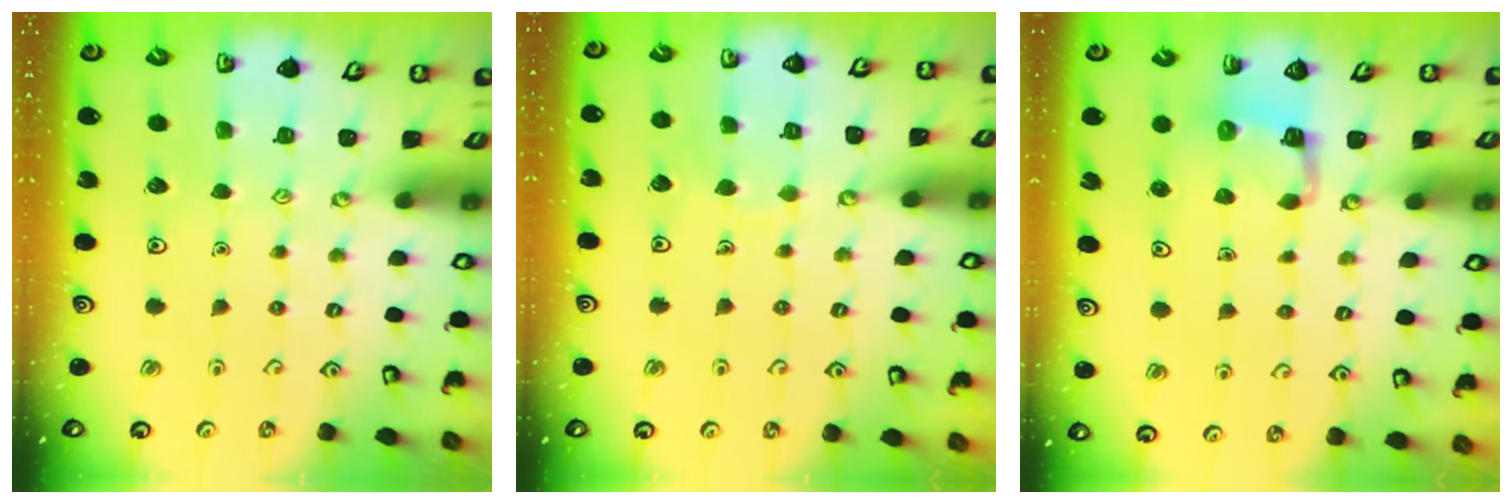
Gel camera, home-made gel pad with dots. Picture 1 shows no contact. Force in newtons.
{"total": 4.3, "press": 4.3, "slide": 0.3}
{"total": 2.7, "press": 2.7, "slide": 0.4}